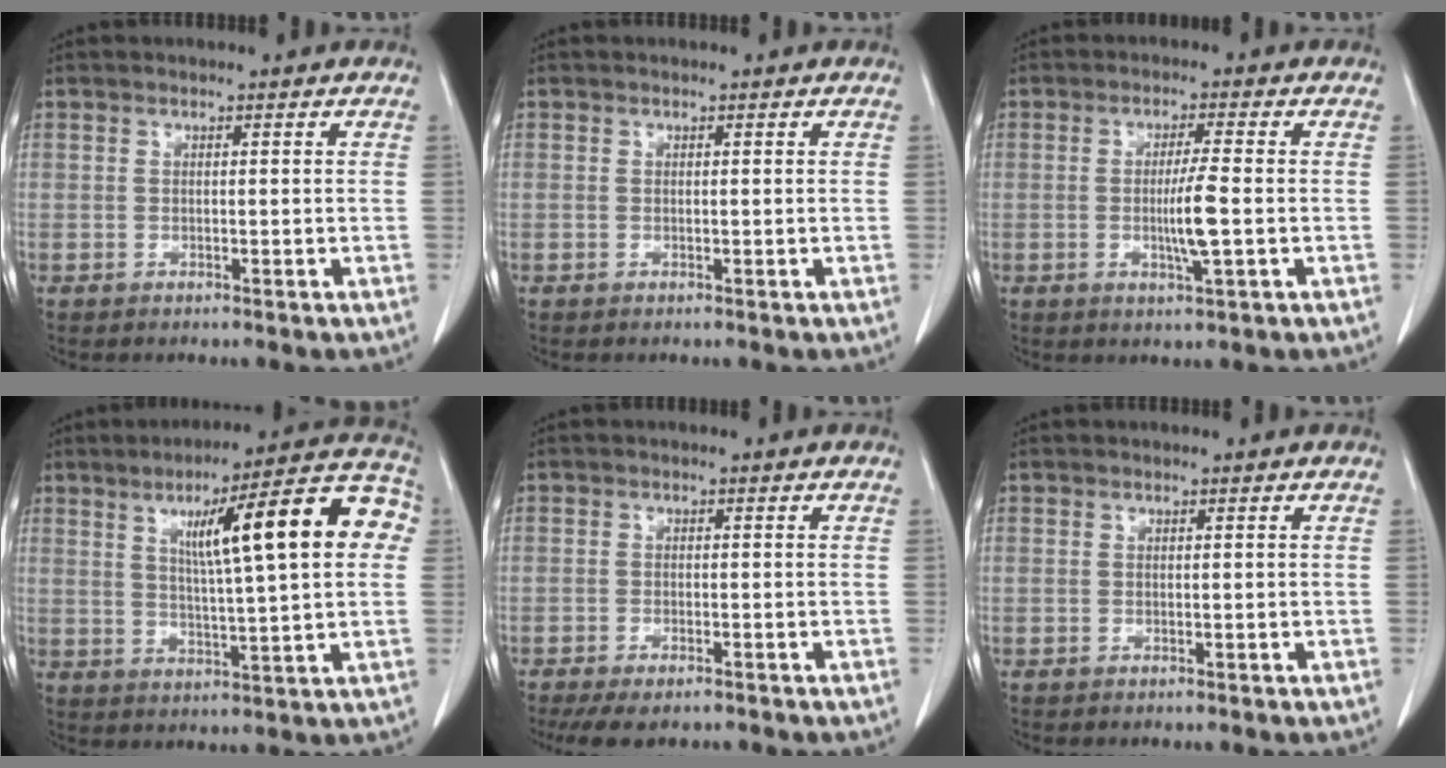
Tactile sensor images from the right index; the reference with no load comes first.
{"total": 0.0}
{"total": 5.3, "force": [-0.8, -0.2, 5.2], "torque": [-0.093, -0.010, -0.016]}
{"total": 17.5, "force": [4.5, 2.0, 16.8], "torque": [-0.230, 0.032, 0.056]}
{"total": 5.8, "force": [-4.6, 1.8, 3.0], "torque": [-0.046, -0.011, -0.074]}
{"total": 0.0}